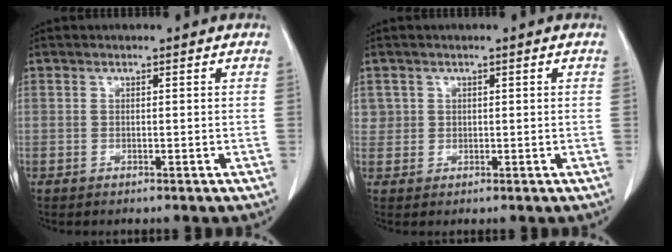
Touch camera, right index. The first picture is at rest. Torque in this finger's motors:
{"motor_torque": [0.05, 0.00, 0.01, 0.00]}